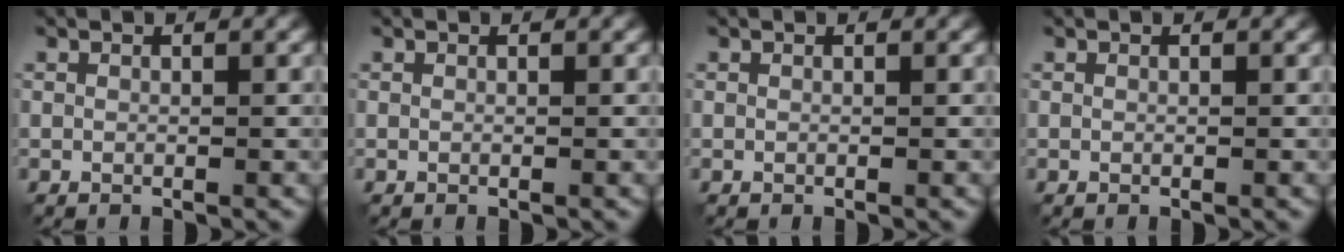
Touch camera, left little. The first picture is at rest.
{"total": 0.0}
{"total": 0.0}
{"total": 0.0}